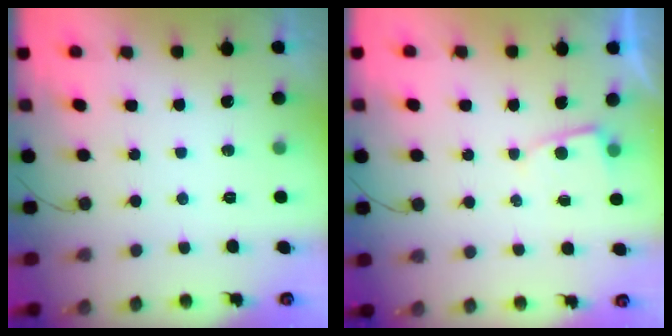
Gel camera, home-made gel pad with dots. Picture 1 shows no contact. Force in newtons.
{"total": 2.5, "press": 2.4, "slide": 0.4}